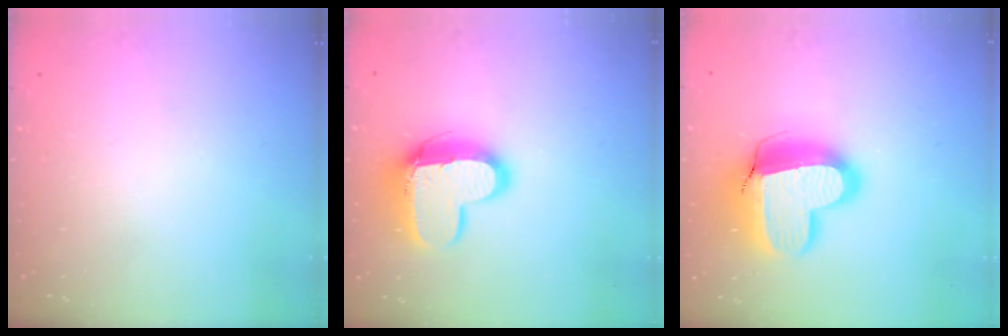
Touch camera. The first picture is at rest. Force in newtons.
{"total": 14.2, "press": 14.2, "slide": 1.1}
{"total": 18.3, "press": 18.3, "slide": 1.4}